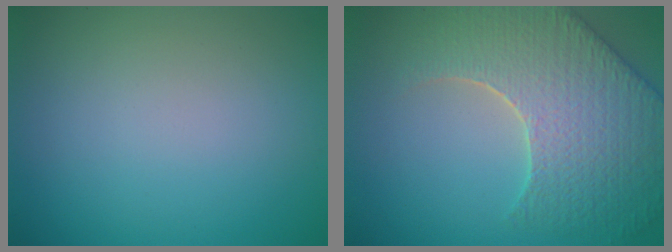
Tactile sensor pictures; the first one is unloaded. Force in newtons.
{"total": 7.7, "press": 6.1, "slide": 4.6}